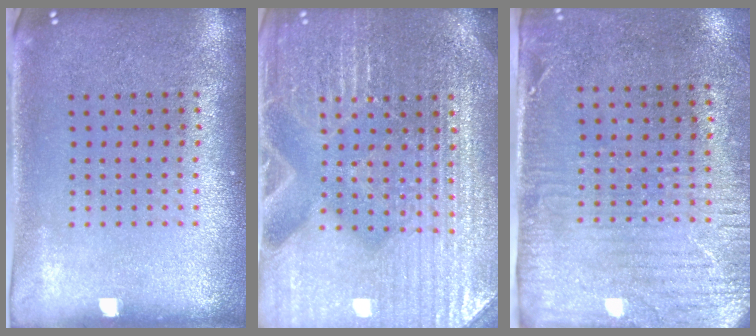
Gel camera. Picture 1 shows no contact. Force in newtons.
{"total": 4.6, "press": 4.4, "slide": 1.4}
{"total": 3.0, "press": 2.4, "slide": 1.7}